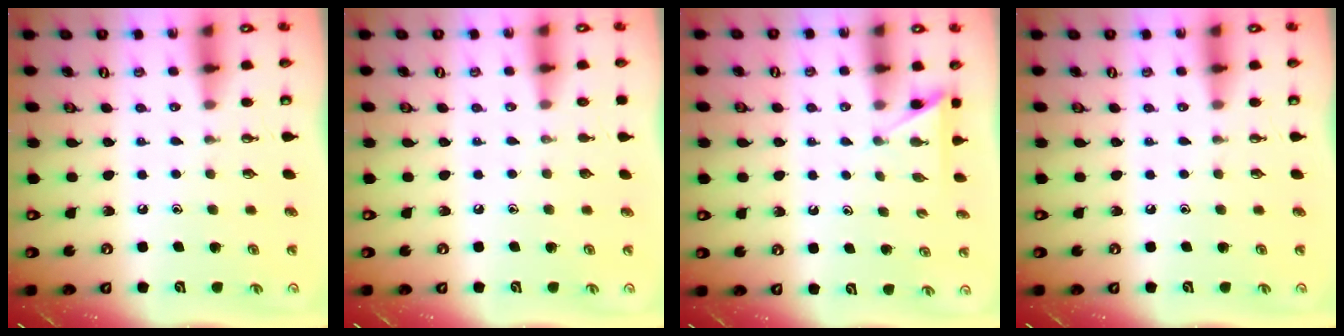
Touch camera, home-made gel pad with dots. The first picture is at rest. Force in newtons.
{"total": 0.0}
{"total": 3.1, "press": 3.0, "slide": 0.3}
{"total": 0.0}